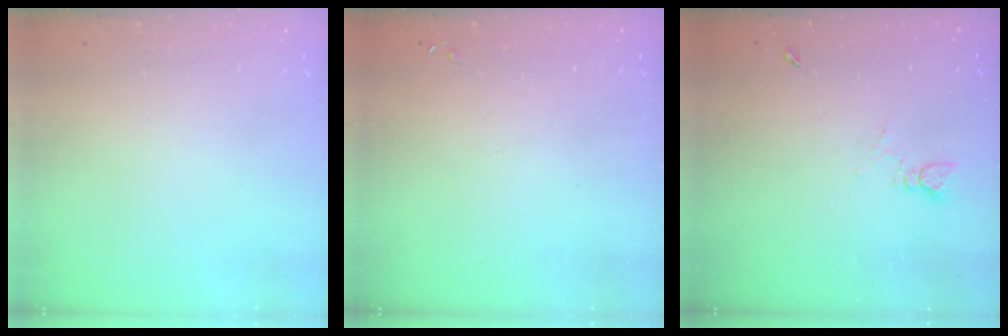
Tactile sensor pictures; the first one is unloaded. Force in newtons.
{"total": 0.0}
{"total": 2.1, "press": 2.1, "slide": 0.3}